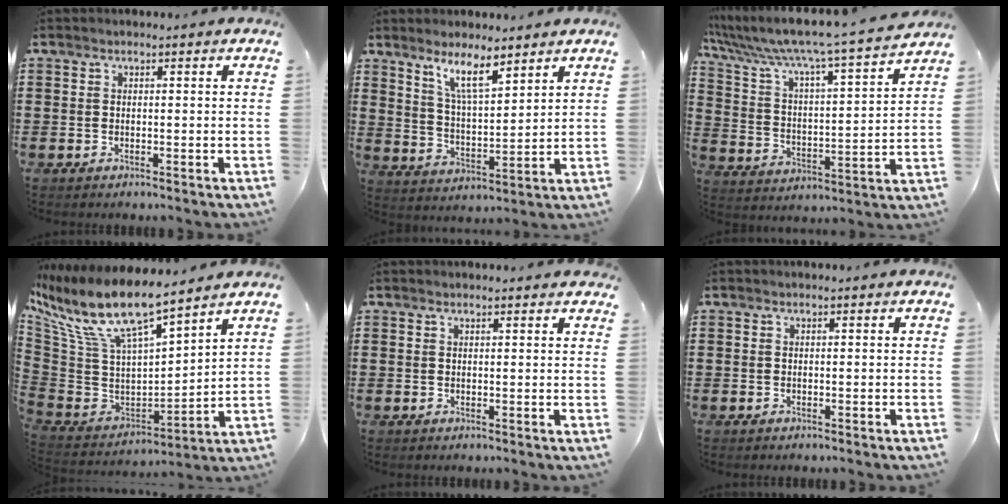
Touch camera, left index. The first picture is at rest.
{"total": 7.5, "force": [5.7, 1.6, 4.7], "torque": [-0.099, -0.017, 0.100]}
{"total": 7.0, "force": [6.1, -0.1, 3.4], "torque": [-0.097, -0.053, 0.093]}
{"total": 12.1, "force": [8.1, 3.1, 8.4], "torque": [-0.209, -0.060, 0.133]}
{"total": 1.0, "force": [0.9, 0.0, 0.5], "torque": [-0.010, 0.000, 0.017]}
{"total": 0.0}